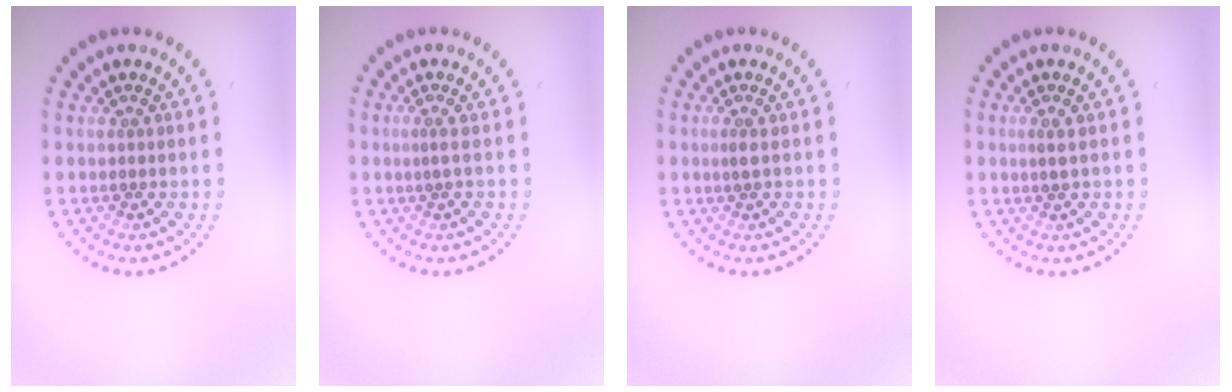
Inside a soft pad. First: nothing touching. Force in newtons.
{"total": 0.6, "press": 0.1, "slide": 0.6}
{"total": 0.8, "press": 0.5, "slide": 0.7}
{"total": 0.9, "press": 0.8, "slide": 0.5}